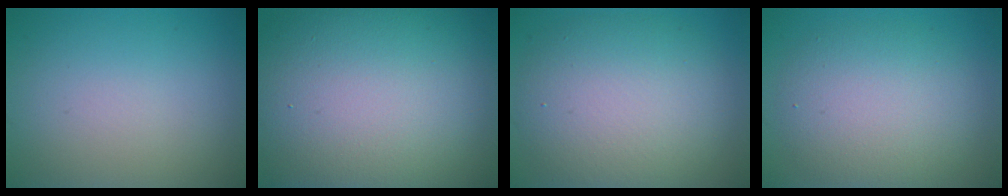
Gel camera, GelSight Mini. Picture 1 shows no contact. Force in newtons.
{"total": 18.9, "press": 18.9, "slide": 0.4}
{"total": 9.0, "press": 9.0, "slide": 0.9}
{"total": 6.1, "press": 6.1, "slide": 0.2}